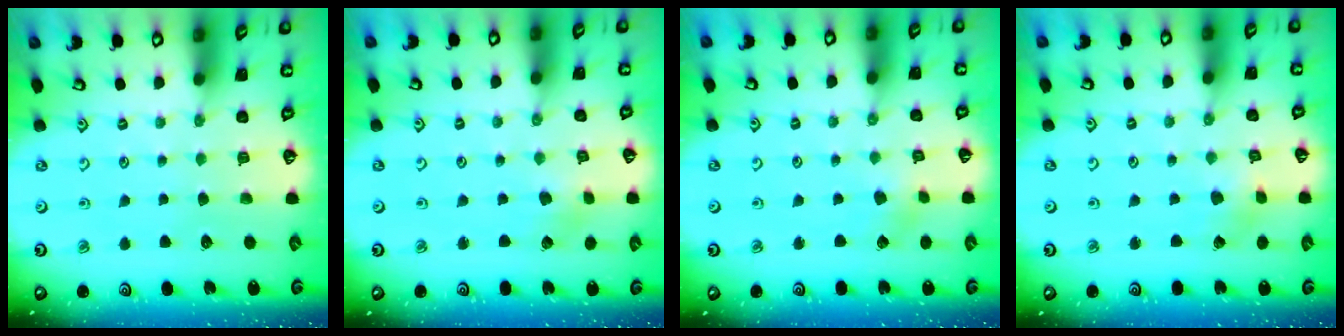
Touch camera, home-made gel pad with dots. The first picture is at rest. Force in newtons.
{"total": 2.0, "press": 2.0, "slide": 0.3}
{"total": 2.3, "press": 2.1, "slide": 0.7}
{"total": 2.5, "press": 2.5, "slide": 0.3}